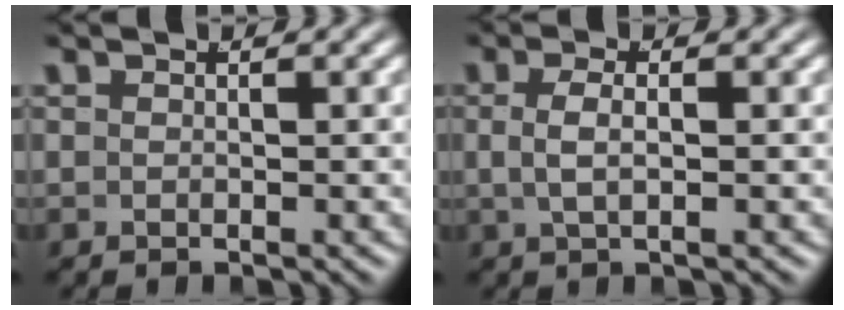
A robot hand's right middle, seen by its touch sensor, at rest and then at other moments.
{"total": 2.2, "force": [0.4, 0.7, 2.1], "torque": [-0.042, 0.008, 0.005]}